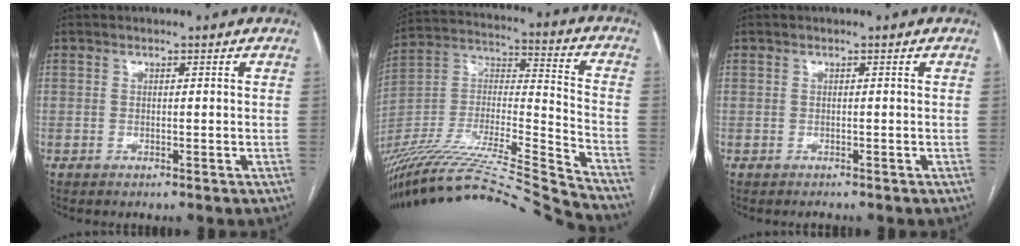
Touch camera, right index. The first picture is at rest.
{"total": 30.1, "force": [-27.3, -2.2, 12.6], "torque": [-0.214, -0.044, -0.448]}
{"total": 0.7, "force": [-0.6, 0.3, 0.1], "torque": [-0.007, -0.001, -0.008]}